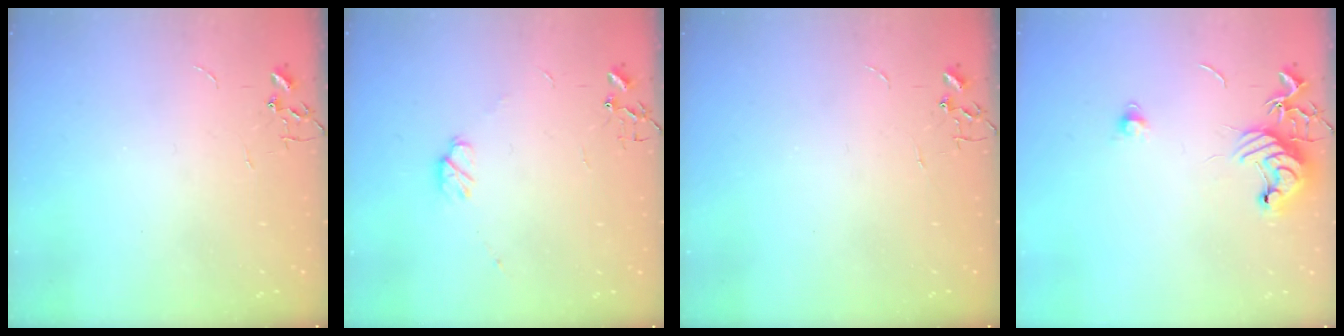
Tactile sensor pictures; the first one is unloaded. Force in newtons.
{"total": 3.7, "press": 3.6, "slide": 0.7}
{"total": 0.0}
{"total": 11.0, "press": 10.9, "slide": 0.9}